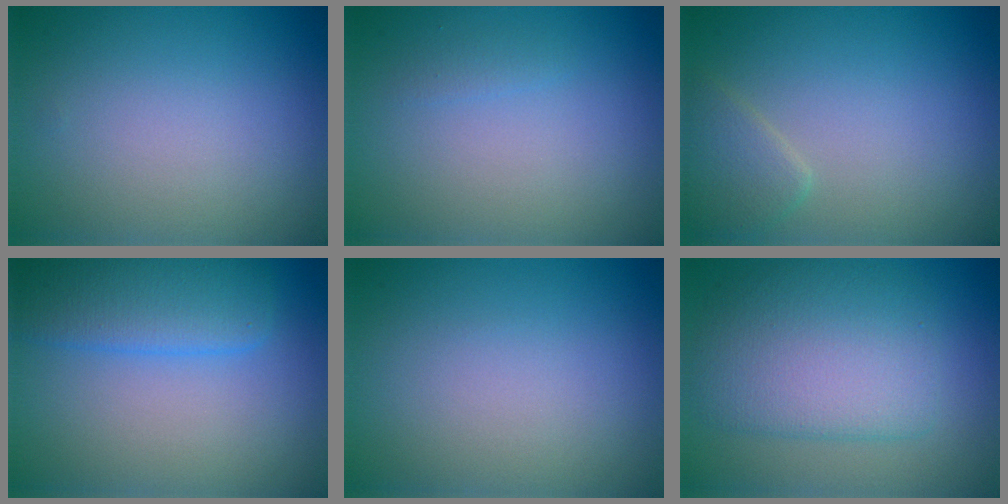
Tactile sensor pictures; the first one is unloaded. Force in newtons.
{"total": 0.6, "press": 0.6, "slide": 0.1}
{"total": 1.9, "press": 1.9, "slide": 0.1}
{"total": 4.9, "press": 4.9, "slide": 0.1}
{"total": 0.0}
{"total": 6.0, "press": 6.0, "slide": 0.2}